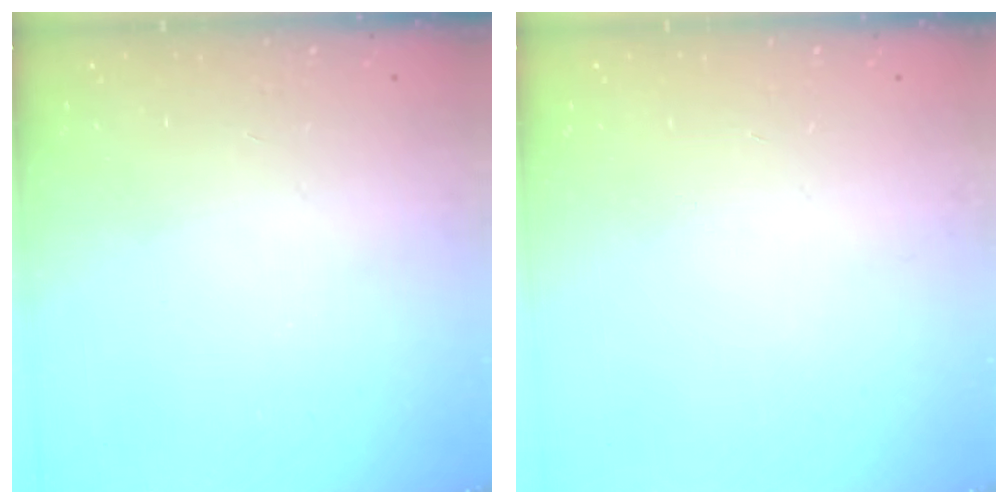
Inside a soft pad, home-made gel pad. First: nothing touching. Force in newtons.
{"total": 0.0}